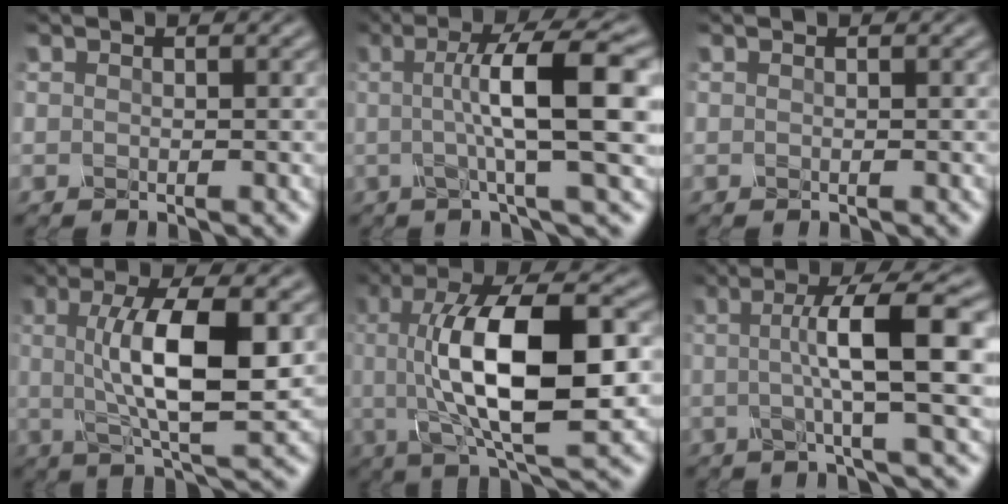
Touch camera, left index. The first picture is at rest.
{"total": 9.9, "force": [0.9, 1.8, 9.7], "torque": [-0.122, 0.011, 0.012]}
{"total": 0.0}
{"total": 8.6, "force": [0.9, 2.4, 8.2], "torque": [-0.131, -0.003, 0.017]}
{"total": 12.3, "force": [0.4, 4.3, 11.6], "torque": [-0.189, 0.006, 0.006]}
{"total": 8.8, "force": [0.8, 1.5, 8.6], "torque": [-0.117, 0.012, 0.010]}